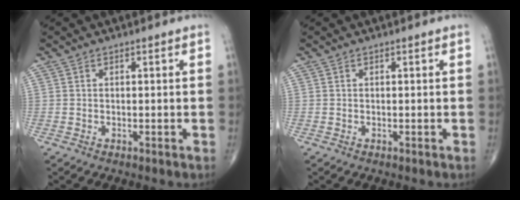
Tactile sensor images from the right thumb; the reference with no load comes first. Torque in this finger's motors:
{"motor_torque": [0.12, -0.04, 0.02, 0.00, 0.01]}